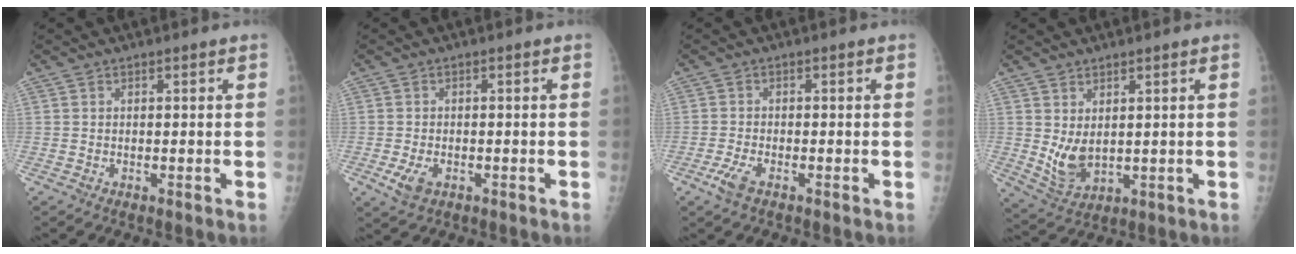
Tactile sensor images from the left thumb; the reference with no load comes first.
{"total": 3.7, "force": [-1.5, 2.2, 2.6], "torque": [-0.054, -0.001, -0.024]}
{"total": 3.3, "force": [-1.9, 1.1, 2.4], "torque": [-0.061, 0.005, -0.040]}
{"total": 6.1, "force": [1.1, 3.4, 4.8], "torque": [-0.079, -0.018, 0.039]}